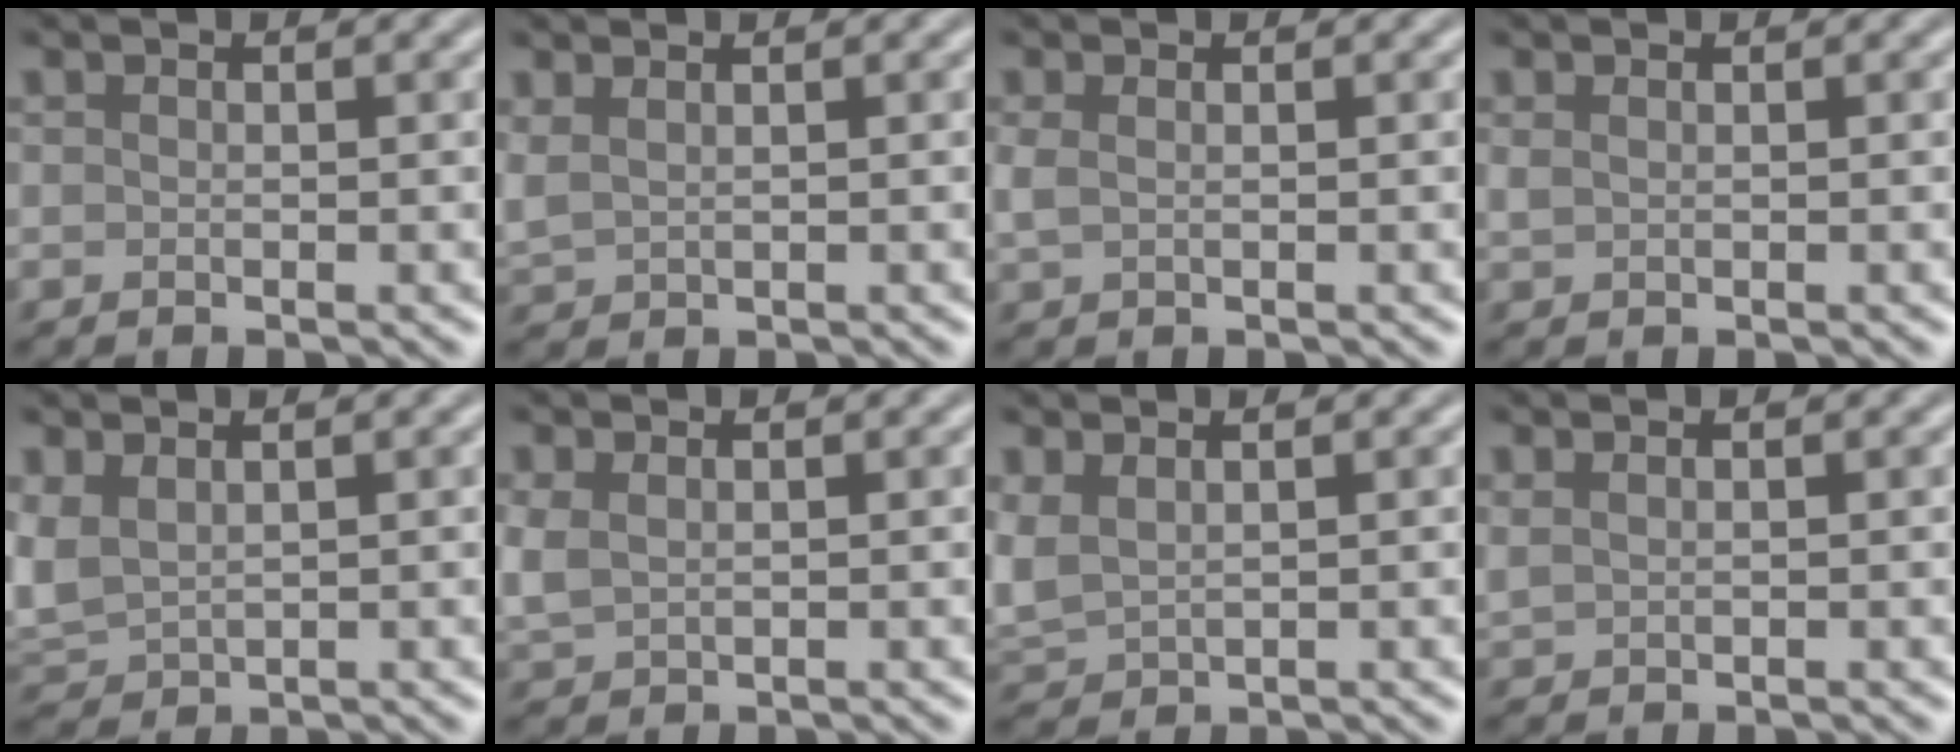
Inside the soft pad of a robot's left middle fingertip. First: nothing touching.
{"total": 1.5, "force": [1.1, 0.7, 0.8], "torque": [-0.025, 0.001, 0.029]}
{"total": 1.1, "force": [0.3, 0.6, 0.9], "torque": [-0.025, 0.001, 0.007]}
{"total": 0.6, "force": [0.4, 0.3, 0.4], "torque": [-0.010, 0.001, 0.010]}
{"total": 2.7, "force": [1.1, 1.7, 1.8], "torque": [-0.058, 0.003, 0.029]}
{"total": 2.2, "force": [0.6, 1.5, 1.5], "torque": [-0.045, 0.000, 0.016]}
{"total": 2.5, "force": [1.2, 1.4, 1.6], "torque": [-0.054, 0.005, 0.031]}
{"total": 0.9, "force": [0.7, 0.3, 0.4], "torque": [-0.013, 0.000, 0.018]}